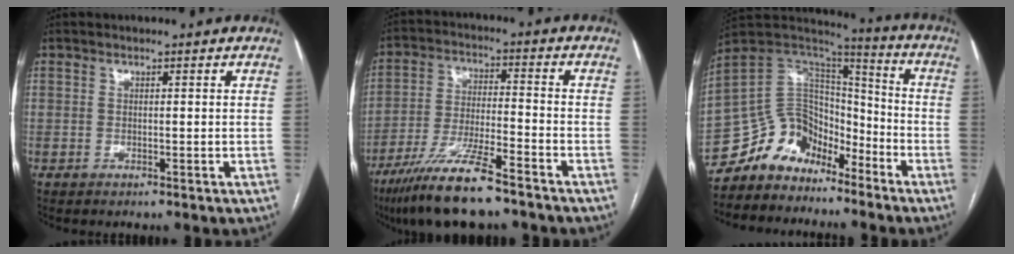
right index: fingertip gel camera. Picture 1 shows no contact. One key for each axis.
{"total": 12.8, "fx": -9.4, "fy": 1.4, "fz": 8.5, "tx": -0.163, "ty": -0.029, "tz": -0.168}
{"total": 12.6, "fx": -9.8, "fy": 7.2, "fz": 3.0, "tx": -0.051, "ty": 0.072, "tz": -0.179}